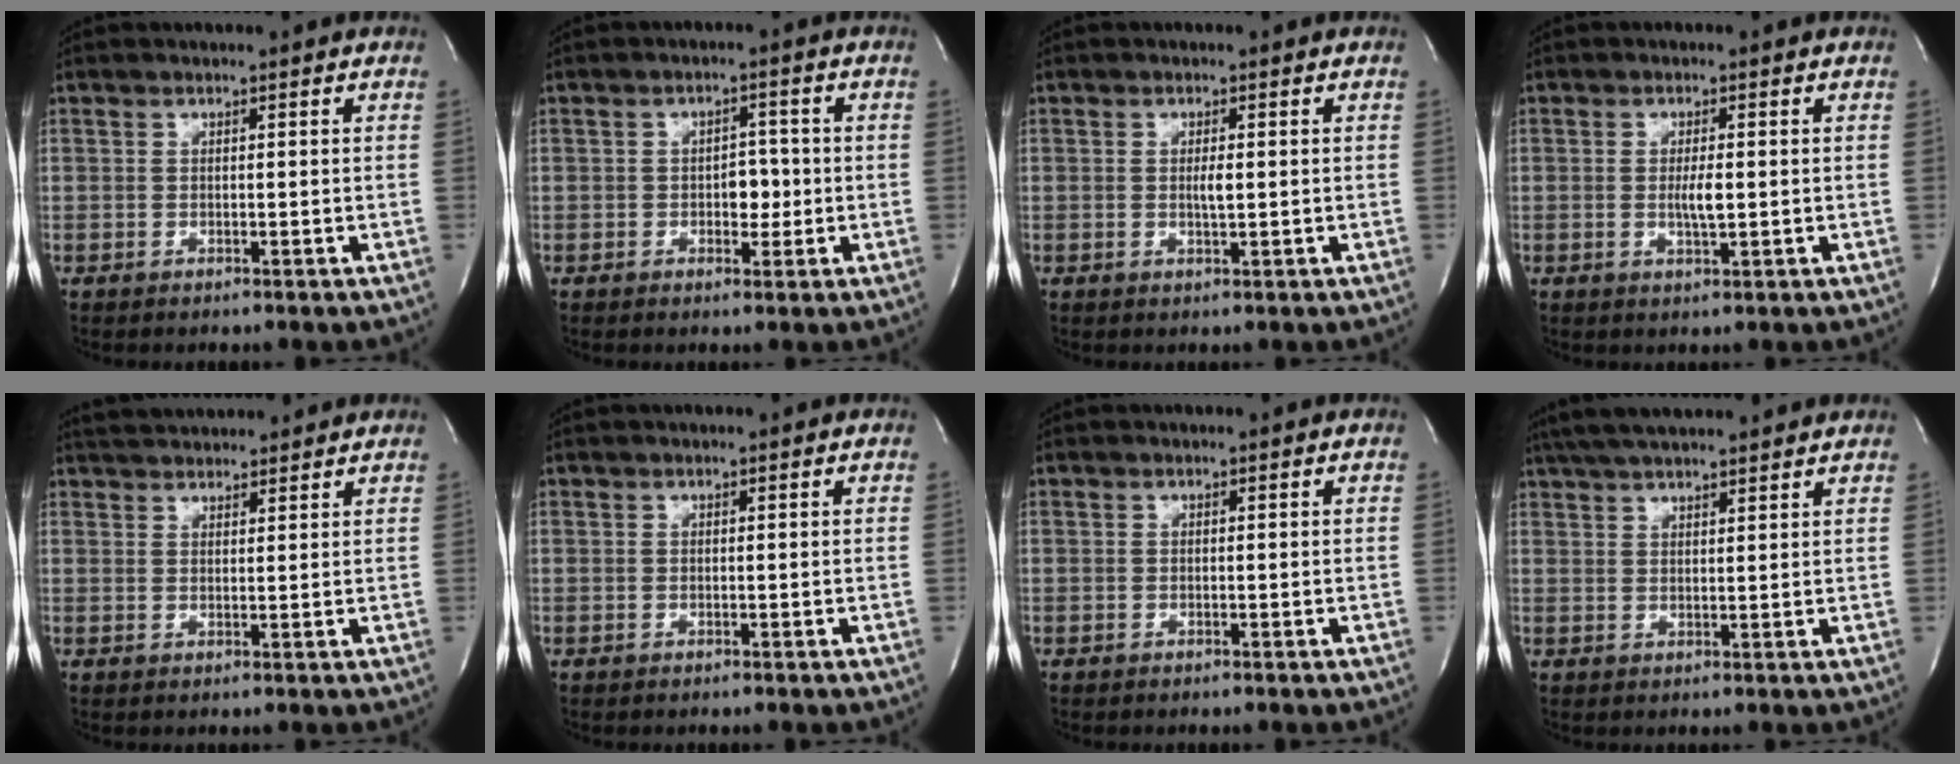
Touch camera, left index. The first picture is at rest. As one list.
[{"total": 3.4, "force": [-0.6, 2.1, 2.6], "torque": [-0.031, 0.006, -0.006]}, {"total": 1.7, "force": [0.0, 0.3, 1.7], "torque": [-0.035, -0.001, 0.001]}, {"total": 2.8, "force": [-0.2, 0.5, 2.8], "torque": [-0.055, -0.003, -0.002]}, {"total": 8.4, "force": [7.8, 1.8, 2.4], "torque": [-0.040, 0.031, 0.113]}, {"total": 0.0}, {"total": 0.0}, {"total": 12.4, "force": [10.9, 1.5, 5.7], "torque": [-0.101, 0.038, 0.165]}]